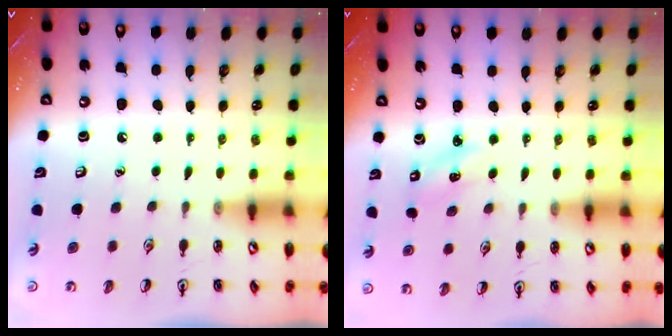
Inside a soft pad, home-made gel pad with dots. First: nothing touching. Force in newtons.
{"total": 1.2, "press": 1.1, "slide": 0.5}